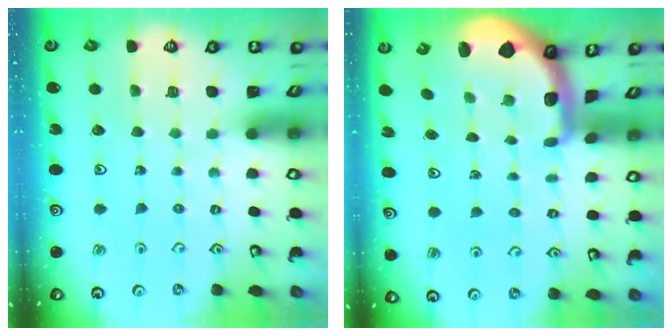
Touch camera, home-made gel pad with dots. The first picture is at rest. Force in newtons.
{"total": 1.7, "press": 1.7, "slide": 0.4}